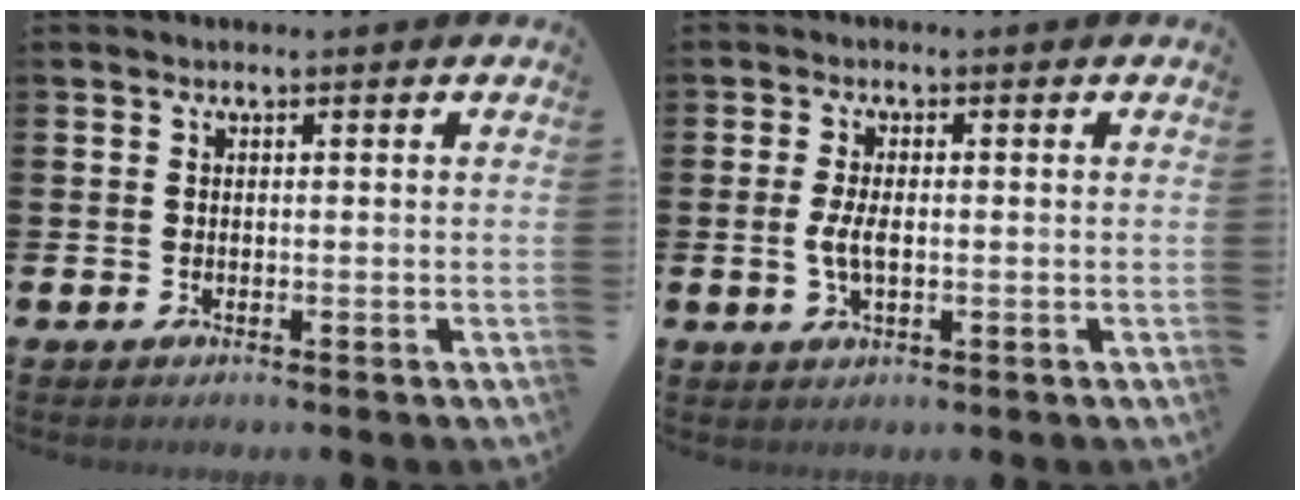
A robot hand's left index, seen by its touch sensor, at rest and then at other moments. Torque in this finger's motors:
{"motor_torque": [0.84, 0.09, 0.15, 0.14]}